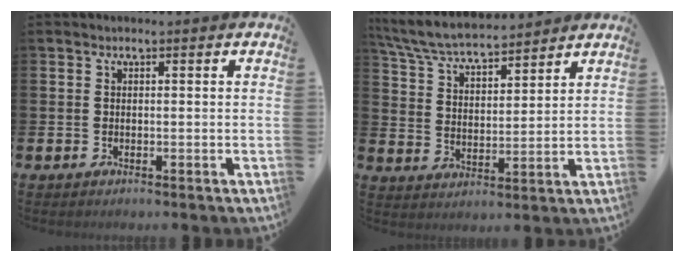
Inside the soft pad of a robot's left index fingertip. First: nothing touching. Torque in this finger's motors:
{"motor_torque": [0.92, -1.22, 0.78, 0.21]}